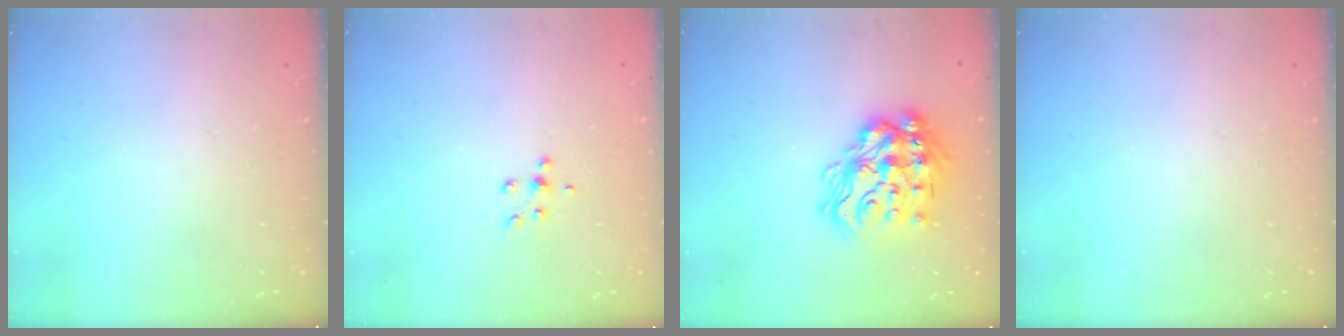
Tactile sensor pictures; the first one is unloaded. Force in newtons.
{"total": 5.2, "press": 5.1, "slide": 0.9}
{"total": 19.5, "press": 19.4, "slide": 2.7}
{"total": 0.0}